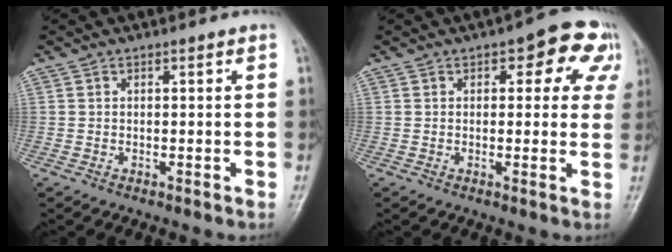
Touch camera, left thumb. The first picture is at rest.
{"total": 10.1, "force": [4.3, 5.1, 7.5], "torque": [-0.037, 0.001, 0.041]}